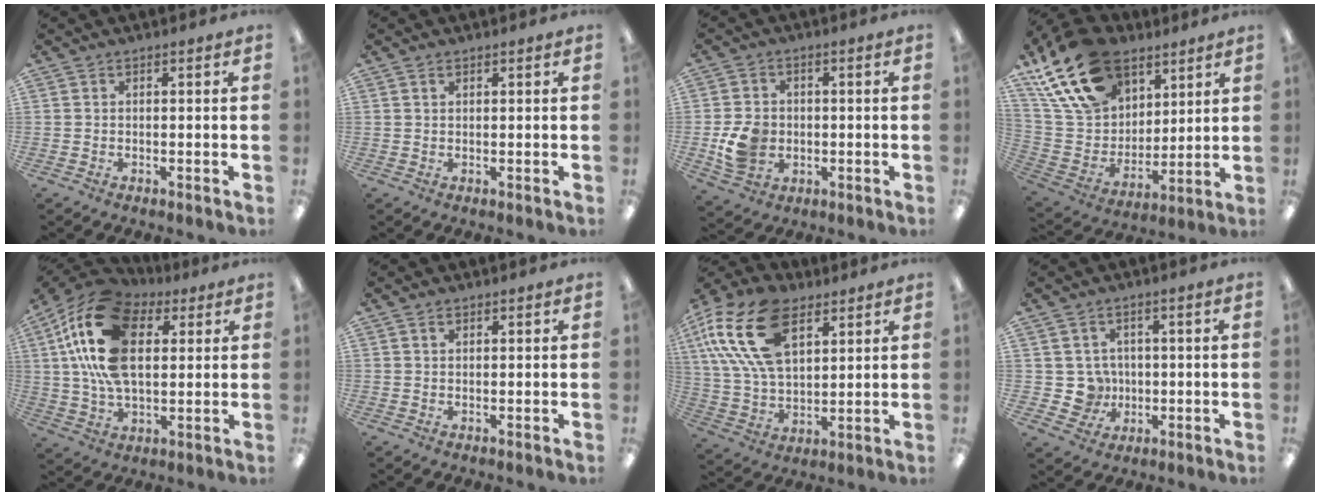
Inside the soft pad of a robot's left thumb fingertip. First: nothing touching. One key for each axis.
{"total": 1.1, "fx": 0.8, "fy": 0.6, "fz": 0.6, "tx": -0.015, "ty": 0.000, "tz": 0.014}
{"total": 7.8, "fx": -1.3, "fy": 6.6, "fz": 4.0, "tx": -0.074, "ty": 0.009, "tz": -0.019}
{"total": 23.8, "fx": 14.5, "fy": 14.7, "fz": 11.8, "tx": -0.236, "ty": -0.068, "tz": 0.269}
{"total": 22.8, "fx": 7.3, "fy": 13.6, "fz": 16.8, "tx": -0.347, "ty": -0.003, "tz": 0.122}
{"total": 1.3, "fx": 0.8, "fy": 0.7, "fz": 0.8, "tx": -0.018, "ty": 0.001, "tz": 0.015}
{"total": 21.0, "fx": 9.7, "fy": 12.3, "fz": 14.0, "tx": -0.314, "ty": -0.023, "tz": 0.174}
{"total": 5.9, "fx": 0.2, "fy": 5.8, "fz": 1.1, "tx": -0.019, "ty": 0.000, "tz": 0.007}